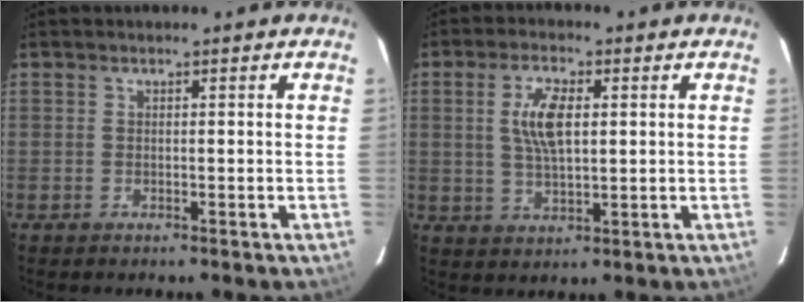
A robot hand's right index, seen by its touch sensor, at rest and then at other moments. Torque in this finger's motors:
{"motor_torque": [0.64, 0.46, 0.42, 0.12]}